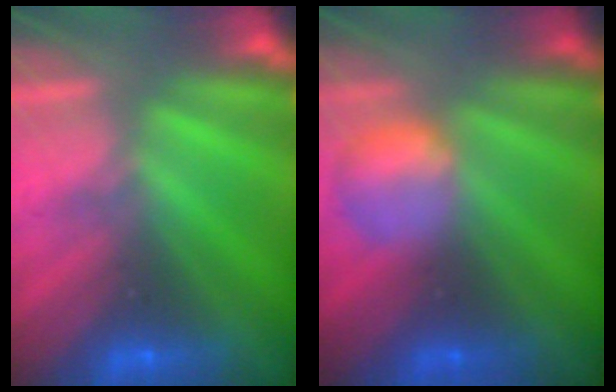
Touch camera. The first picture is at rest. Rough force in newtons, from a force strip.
{"total": 2.4}